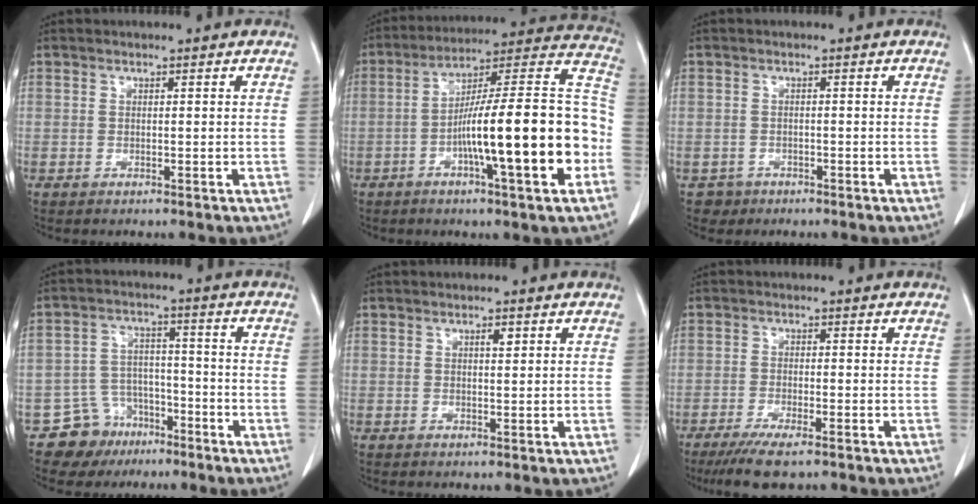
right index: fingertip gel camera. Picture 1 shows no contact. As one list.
[{"total": 21.6, "force": [-5.6, 1.3, 20.8], "torque": [-0.276, 0.017, -0.090]}, {"total": 2.1, "force": [-1.1, 1.7, -0.4], "torque": [0.004, 0.010, -0.016]}, {"total": 7.2, "force": [-4.6, 5.5, 0.3], "torque": [0.001, 0.026, -0.068]}, {"total": 1.0, "force": [0.5, 0.3, 0.9], "torque": [-0.016, 0.000, 0.006]}, {"total": 6.4, "force": [-4.7, 0.8, 4.3], "torque": [-0.071, -0.015, -0.072]}]